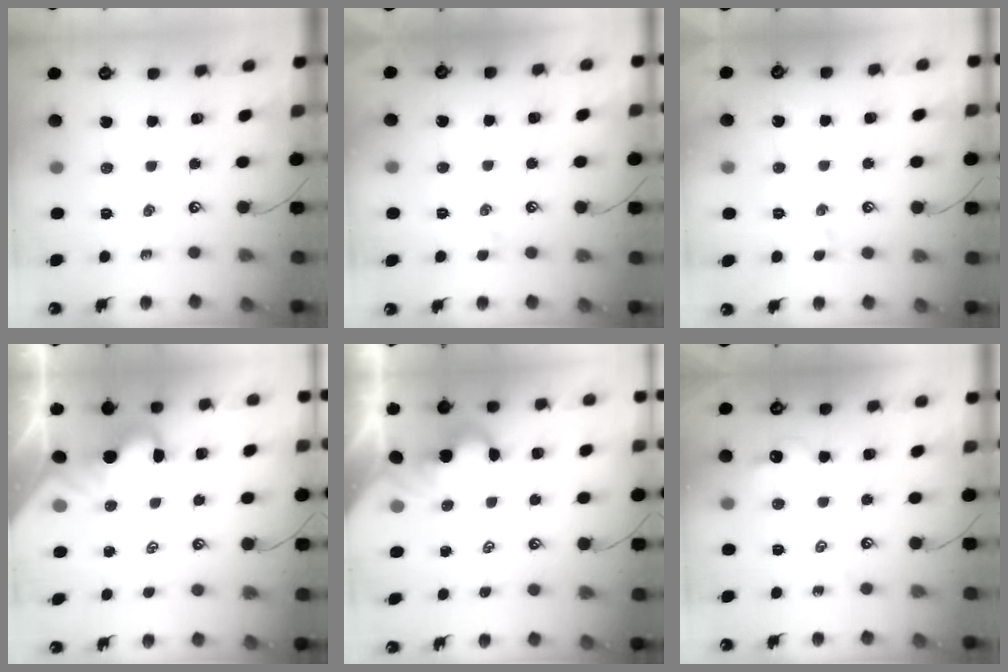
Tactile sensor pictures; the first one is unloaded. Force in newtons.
{"total": 0.6, "press": 0.1, "slide": 0.5}
{"total": 0.7, "press": 0.4, "slide": 0.6}
{"total": 4.4, "press": 4.3, "slide": 0.9}
{"total": 2.2, "press": 2.2, "slide": 0.4}
{"total": 7.5, "press": 7.5, "slide": 0.8}